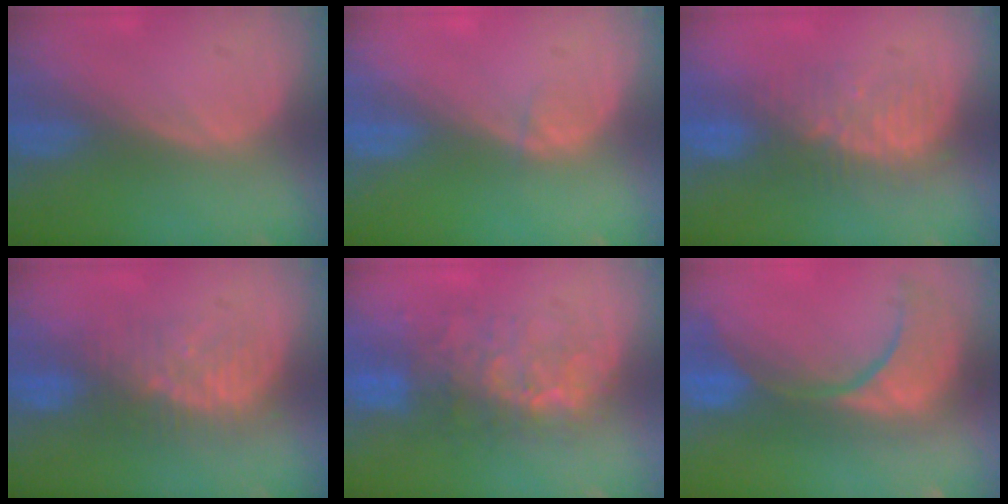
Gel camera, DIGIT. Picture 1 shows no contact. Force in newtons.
{"total": 0.8, "press": 0.8, "slide": 0.1}
{"total": 8.1, "press": 7.4, "slide": 3.3}
{"total": 8.3, "press": 7.7, "slide": 3.0}
{"total": 9.8, "press": 8.8, "slide": 4.4}
{"total": 11.8, "press": 10.8, "slide": 4.8}